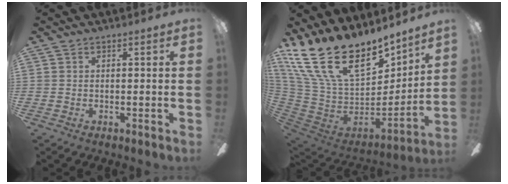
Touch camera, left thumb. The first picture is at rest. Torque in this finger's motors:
{"motor_torque": [3.10, 1.90, 1.45, -1.32, 0.42]}